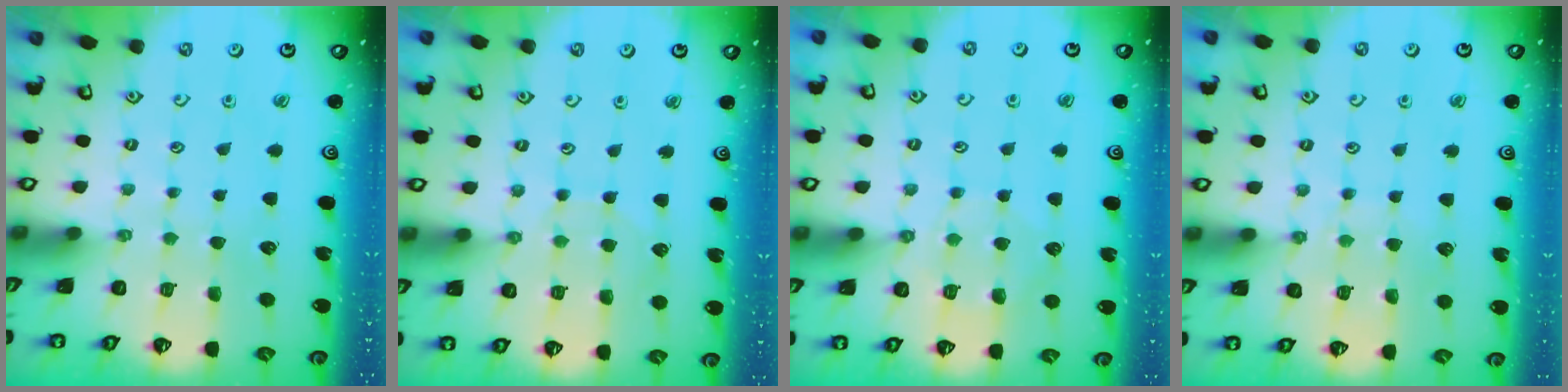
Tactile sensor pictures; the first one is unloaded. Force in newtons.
{"total": 5.7, "press": 5.6, "slide": 0.4}
{"total": 7.2, "press": 7.2, "slide": 1.0}
{"total": 5.3, "press": 5.3, "slide": 0.7}